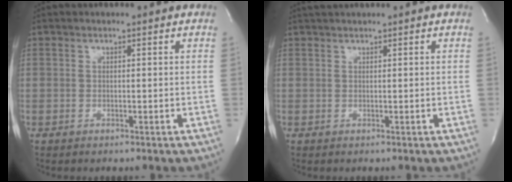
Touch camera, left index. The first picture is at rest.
{"total": 2.4, "force": [2.2, -0.2, 1.0], "torque": [-0.011, 0.021, 0.040]}